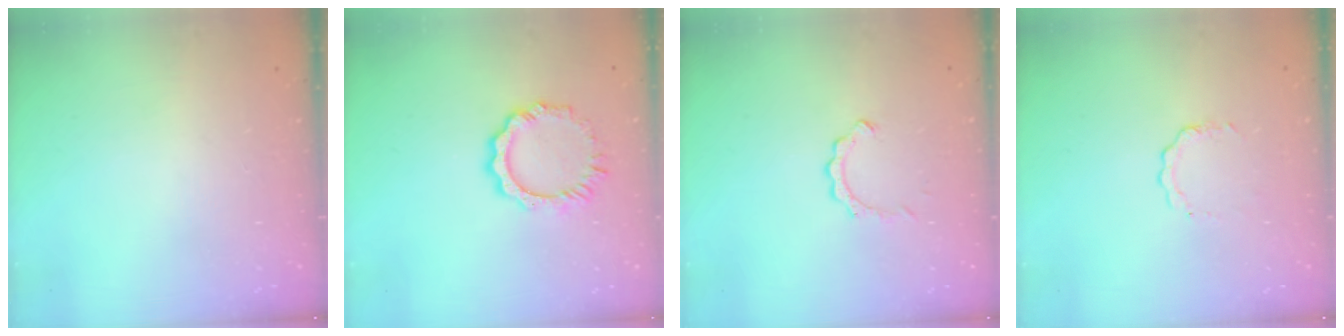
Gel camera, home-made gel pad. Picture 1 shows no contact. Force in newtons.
{"total": 8.1, "press": 8.1, "slide": 0.7}
{"total": 2.1, "press": 2.1, "slide": 0.2}
{"total": 4.3, "press": 4.3, "slide": 0.4}